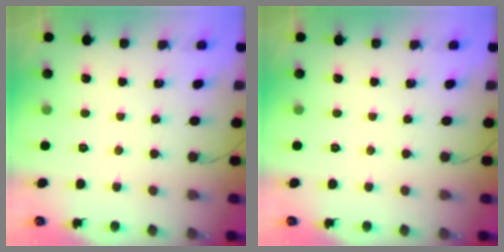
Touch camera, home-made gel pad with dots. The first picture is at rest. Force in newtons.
{"total": 0.0}